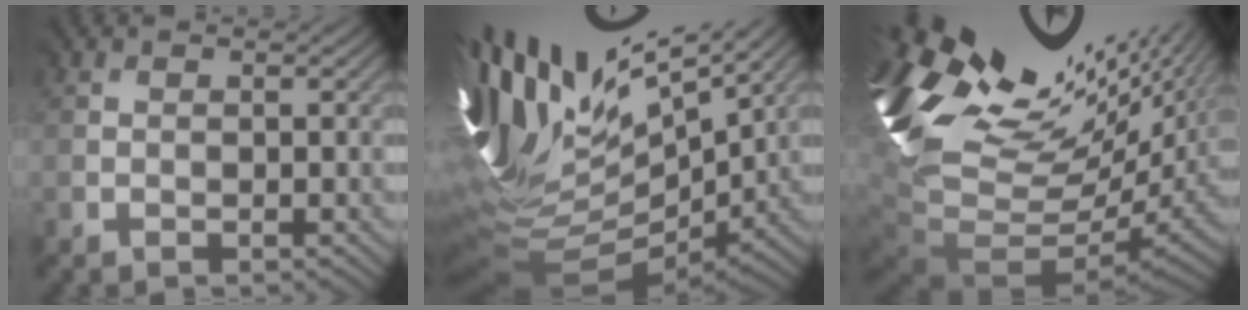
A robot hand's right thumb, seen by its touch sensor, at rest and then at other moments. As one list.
[{"total": 15.5, "force": [6.4, 6.8, 12.4], "torque": [-0.279, 0.014, 0.140]}, {"total": 17.7, "force": [5.5, 9.0, 14.2], "torque": [-0.275, -0.030, 0.154]}]